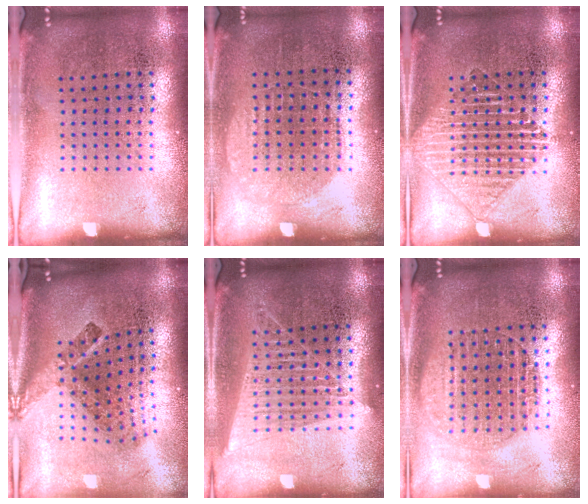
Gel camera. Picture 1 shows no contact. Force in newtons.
{"total": 0.7, "press": 0.6, "slide": 0.2}
{"total": 2.8, "press": 2.8, "slide": 0.5}
{"total": 2.6, "press": 1.6, "slide": 2.1}
{"total": 1.5, "press": 1.4, "slide": 0.6}
{"total": 1.6, "press": 1.4, "slide": 0.8}